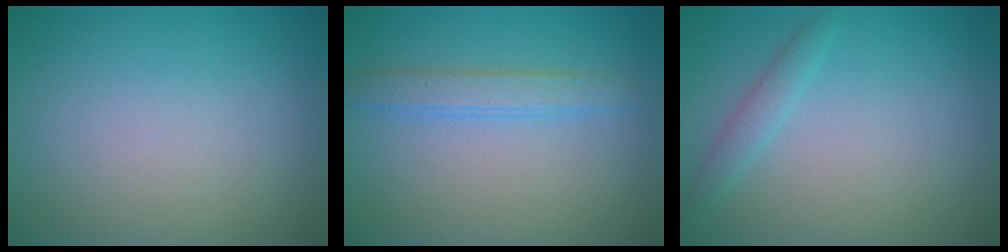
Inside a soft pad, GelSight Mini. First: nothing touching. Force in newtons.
{"total": 2.2, "press": 2.2, "slide": 0.1}
{"total": 1.5, "press": 1.5, "slide": 0.1}